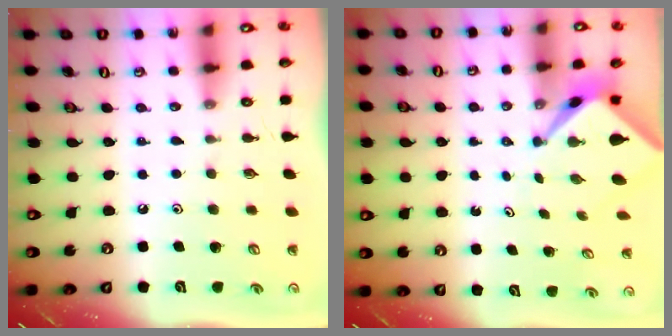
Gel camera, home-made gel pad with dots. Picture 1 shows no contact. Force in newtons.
{"total": 2.7, "press": 2.7, "slide": 0.2}